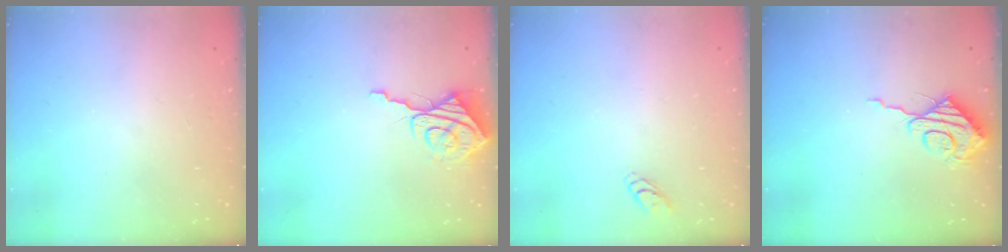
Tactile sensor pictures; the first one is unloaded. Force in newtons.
{"total": 8.9, "press": 8.8, "slide": 1.0}
{"total": 2.8, "press": 2.8, "slide": 0.3}
{"total": 9.1, "press": 9.1, "slide": 0.7}